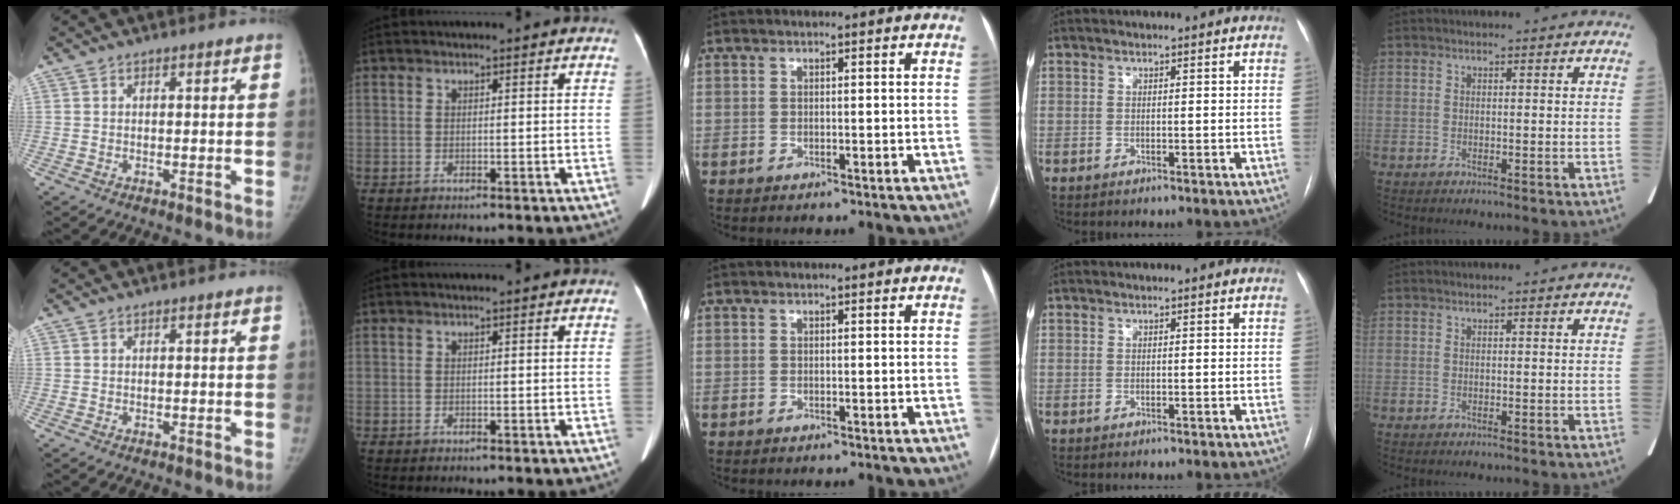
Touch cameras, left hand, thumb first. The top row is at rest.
{}